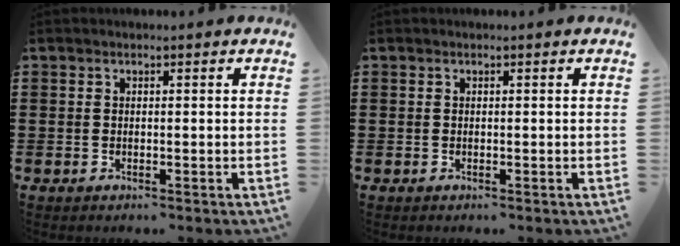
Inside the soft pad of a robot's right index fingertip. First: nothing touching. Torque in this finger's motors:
{"motor_torque": [-0.18, 0.72, -0.02, 0.01]}